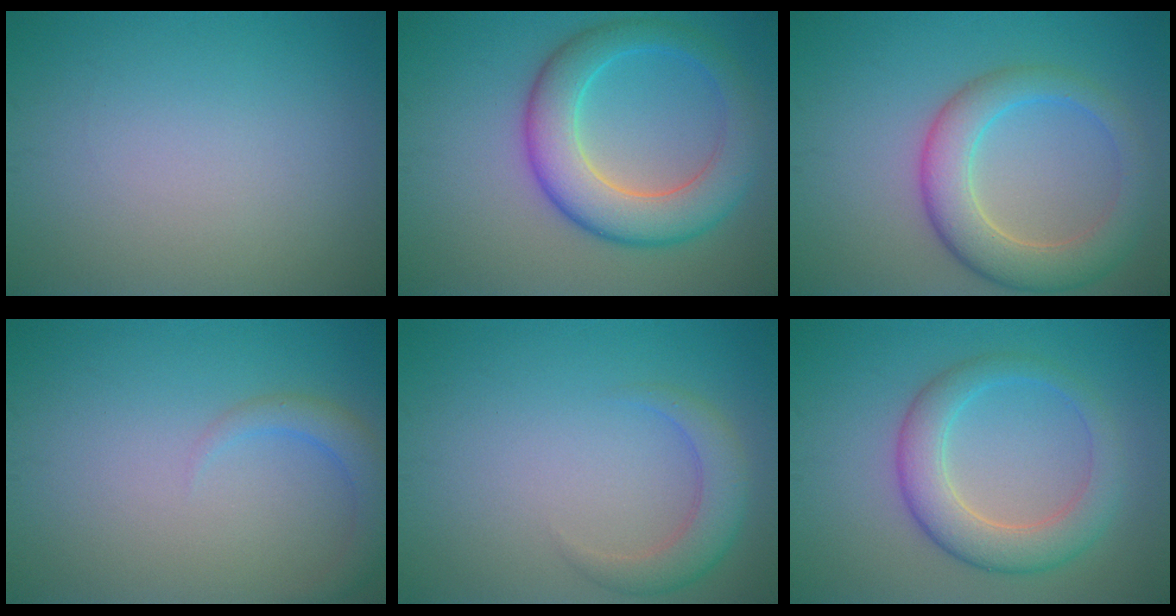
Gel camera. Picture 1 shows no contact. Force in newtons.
{"total": 7.4, "press": 7.4, "slide": 0.2}
{"total": 6.0, "press": 6.0, "slide": 0.4}
{"total": 2.4, "press": 2.4, "slide": 0.2}
{"total": 3.0, "press": 3.0, "slide": 0.3}
{"total": 5.1, "press": 5.0, "slide": 0.4}